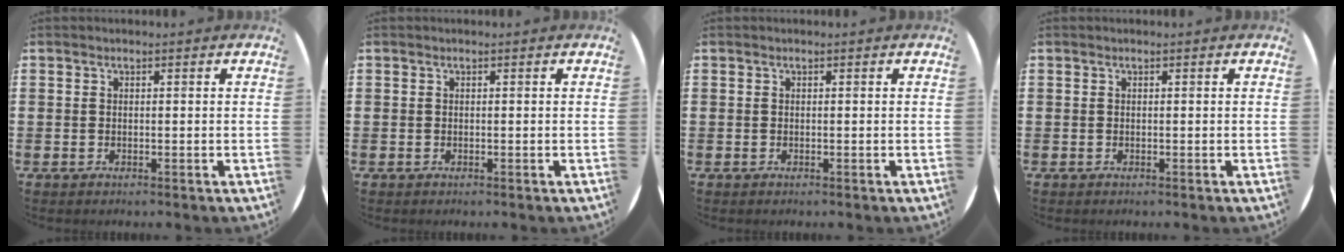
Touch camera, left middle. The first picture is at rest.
{"total": 0.0}
{"total": 0.0}
{"total": 0.0}